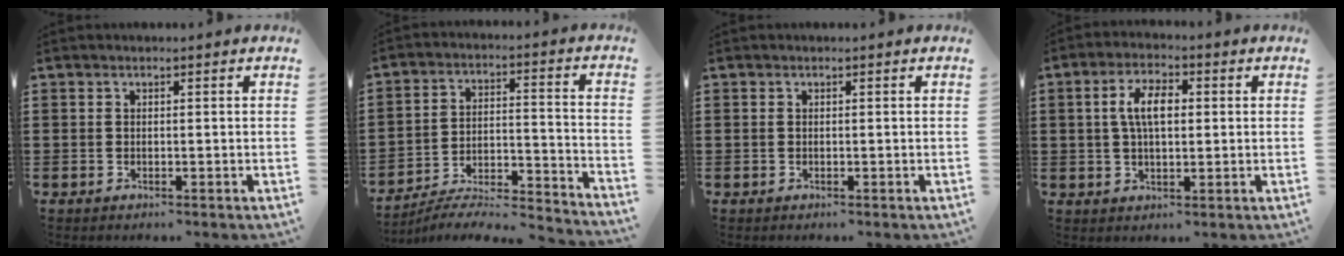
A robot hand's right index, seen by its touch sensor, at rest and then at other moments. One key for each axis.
{"total": 5.1, "fx": -4.7, "fy": 0.8, "fz": 1.9, "tx": -0.032, "ty": -0.005, "tz": -0.094}
{"total": 0.0}
{"total": 5.9, "fx": 0.8, "fy": 2.8, "fz": 5.1, "tx": -0.106, "ty": 0.013, "tz": 0.010}